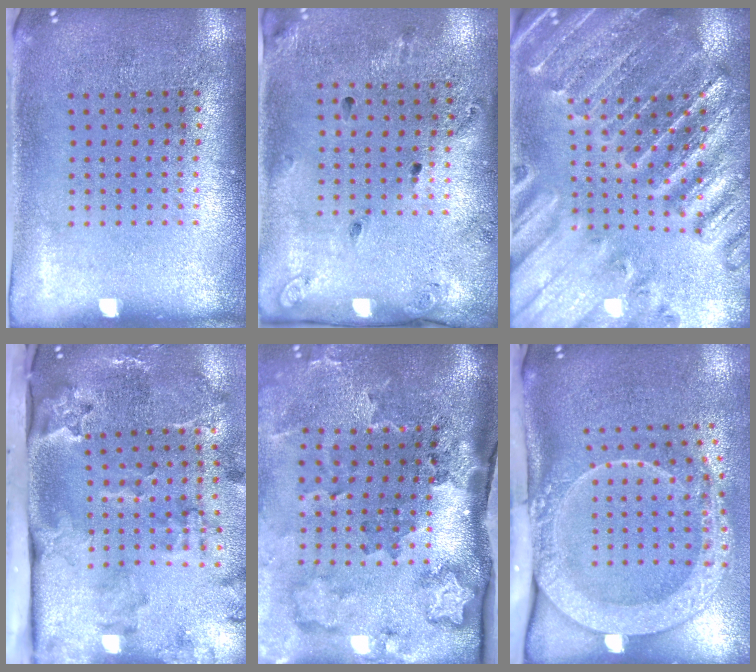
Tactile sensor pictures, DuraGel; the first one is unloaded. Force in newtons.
{"total": 1.8, "press": 1.2, "slide": 1.4}
{"total": 2.8, "press": 2.7, "slide": 0.3}
{"total": 3.8, "press": 2.6, "slide": 2.8}
{"total": 3.8, "press": 2.4, "slide": 2.9}
{"total": 3.0, "press": 2.1, "slide": 2.1}